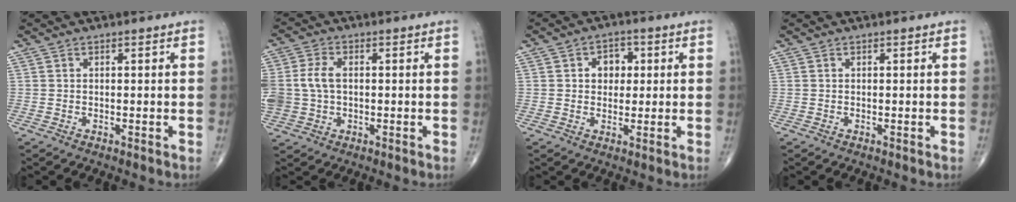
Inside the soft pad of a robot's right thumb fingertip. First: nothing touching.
{"total": 8.5, "force": [0.3, 6.0, 6.0], "torque": [-0.137, 0.014, 0.009]}
{"total": 4.9, "force": [0.9, 3.9, 2.9], "torque": [-0.008, 0.003, 0.009]}
{"total": 0.0}